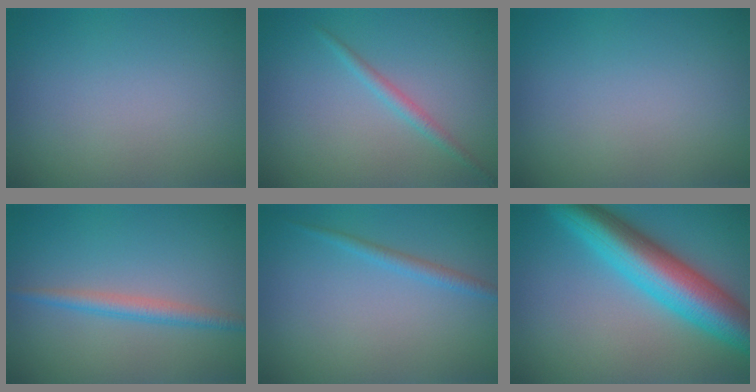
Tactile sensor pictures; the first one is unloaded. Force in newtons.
{"total": 1.3, "press": 1.3, "slide": 0.1}
{"total": 0.0}
{"total": 2.1, "press": 2.1, "slide": 0.0}
{"total": 1.3, "press": 1.3, "slide": 0.1}
{"total": 9.4, "press": 9.4, "slide": 0.2}